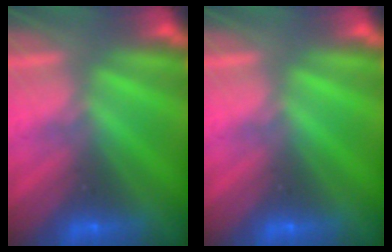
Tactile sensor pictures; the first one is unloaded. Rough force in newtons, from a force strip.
{"total": 0.0}